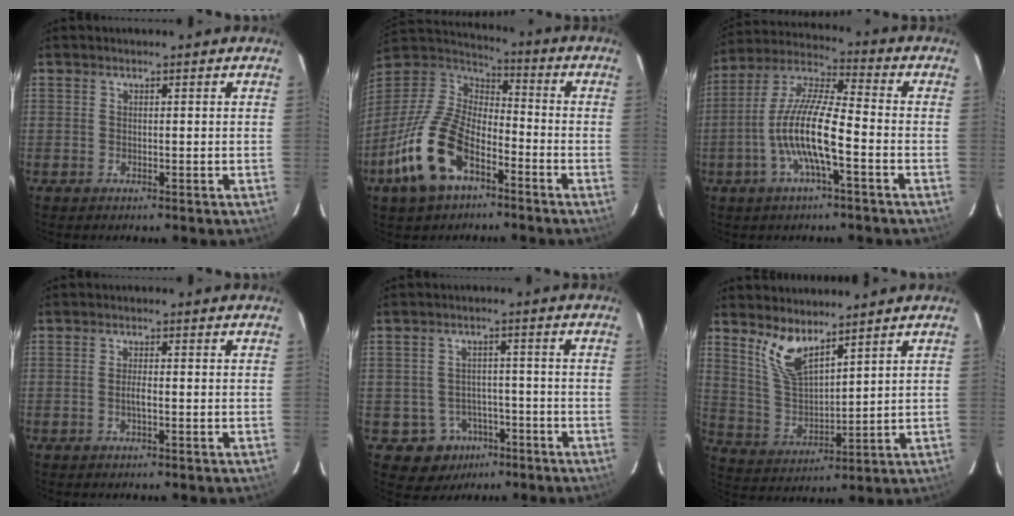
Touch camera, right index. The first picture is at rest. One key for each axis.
{"total": 18.8, "fx": -9.5, "fy": 9.8, "fz": 12.9, "tx": -0.279, "ty": -0.015, "tz": -0.181}
{"total": 12.6, "fx": -4.1, "fy": 2.2, "fz": 11.7, "tx": -0.238, "ty": 0.002, "tz": -0.083}
{"total": 1.5, "fx": -0.5, "fy": 0.2, "fz": 1.4, "tx": -0.029, "ty": 0.001, "tz": -0.010}
{"total": 7.1, "fx": -3.9, "fy": 5.9, "fz": 0.7, "tx": -0.023, "ty": 0.030, "tz": -0.041}
{"total": 8.4, "fx": 6.1, "fy": 2.7, "fz": 5.1, "tx": -0.104, "ty": -0.005, "tz": 0.132}